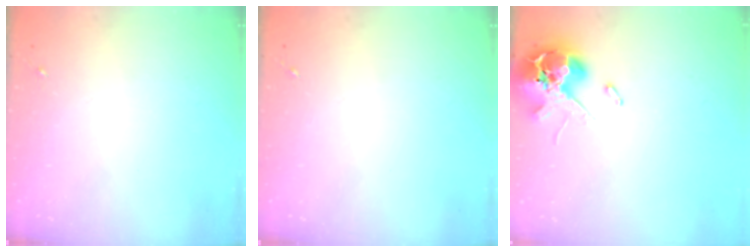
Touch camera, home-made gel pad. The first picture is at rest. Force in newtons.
{"total": 0.0}
{"total": 12.4, "press": 12.3, "slide": 1.9}